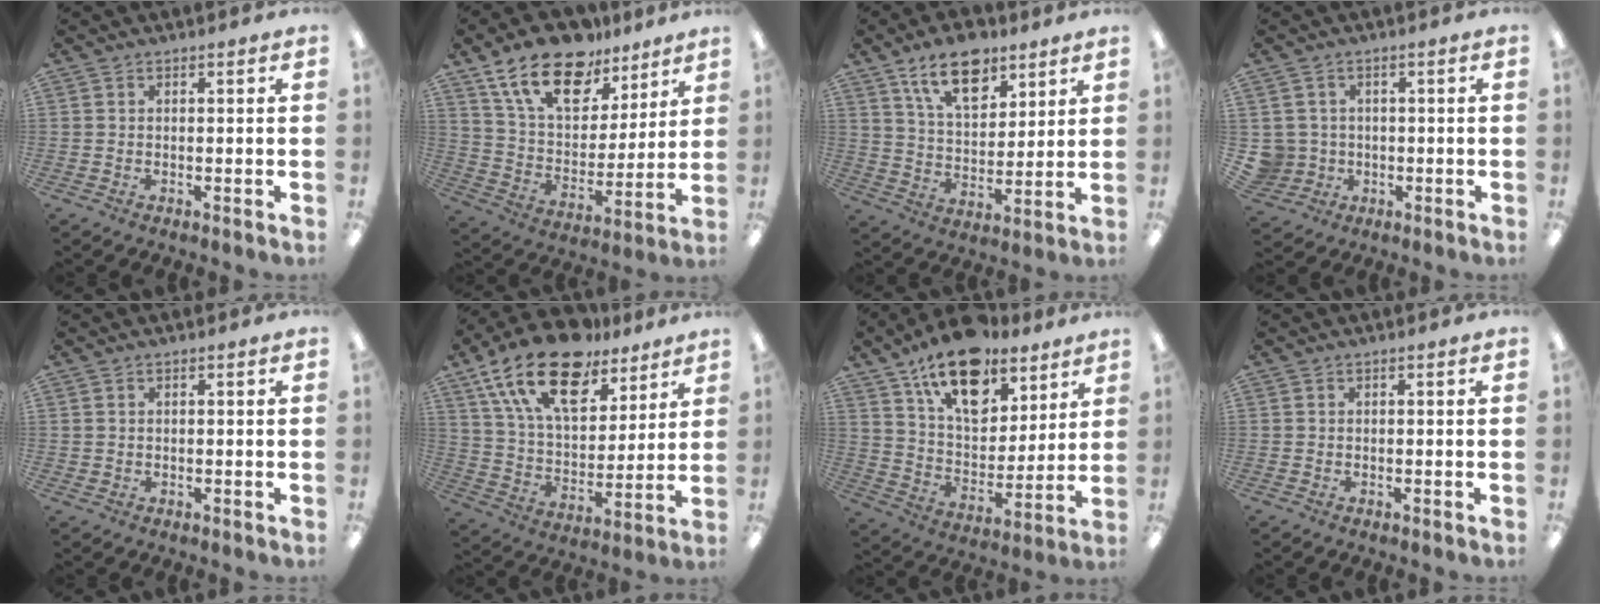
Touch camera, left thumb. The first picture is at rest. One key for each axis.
{"total": 19.1, "fx": 12.9, "fy": 10.2, "fz": 9.8, "tx": -0.184, "ty": -0.063, "tz": 0.232}
{"total": 14.4, "fx": 9.3, "fy": 7.6, "fz": 8.1, "tx": -0.131, "ty": -0.037, "tz": 0.168}
{"total": 4.7, "fx": -0.1, "fy": 4.7, "fz": 0.3, "tx": -0.017, "ty": 0.005, "tz": 0.001}
{"total": 0.7, "fx": 0.4, "fy": 0.6, "fz": 0.1, "tx": -0.002, "ty": 0.004, "tz": 0.007}
{"total": 21.7, "fx": 14.1, "fy": 10.8, "fz": 12.5, "tx": -0.235, "ty": -0.072, "tz": 0.251}
{"total": 19.6, "fx": 13.3, "fy": 10.2, "fz": 10.2, "tx": -0.164, "ty": -0.074, "tz": 0.233}
{"total": 0.0}